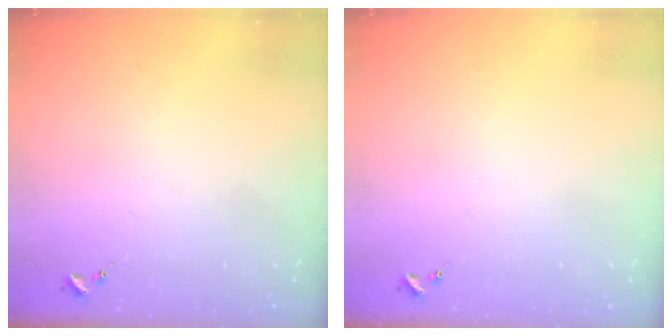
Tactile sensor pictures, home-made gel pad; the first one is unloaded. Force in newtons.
{"total": 0.0}